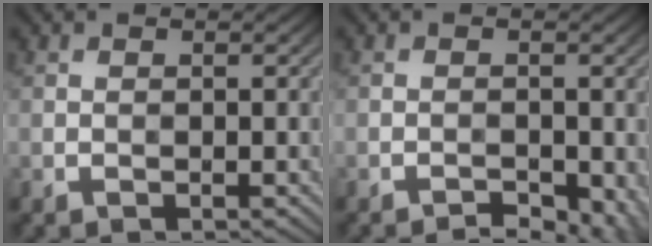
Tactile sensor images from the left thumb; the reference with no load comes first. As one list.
[{"total": 3.8, "force": [-2.6, 1.4, 2.3], "torque": [-0.041, 0.001, -0.033]}]